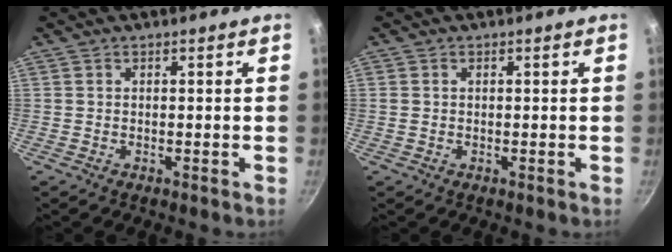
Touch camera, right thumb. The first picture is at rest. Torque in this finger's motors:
{"motor_torque": [0.02, -0.29, -0.43, 0.10, -0.03]}